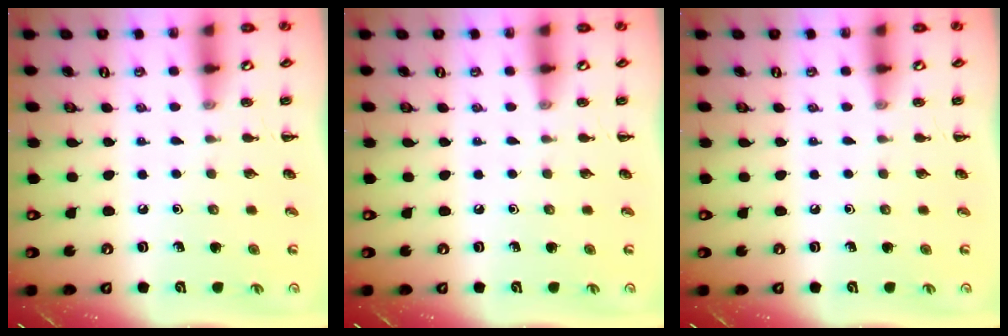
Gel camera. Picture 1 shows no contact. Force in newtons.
{"total": 0.0}
{"total": 0.0}